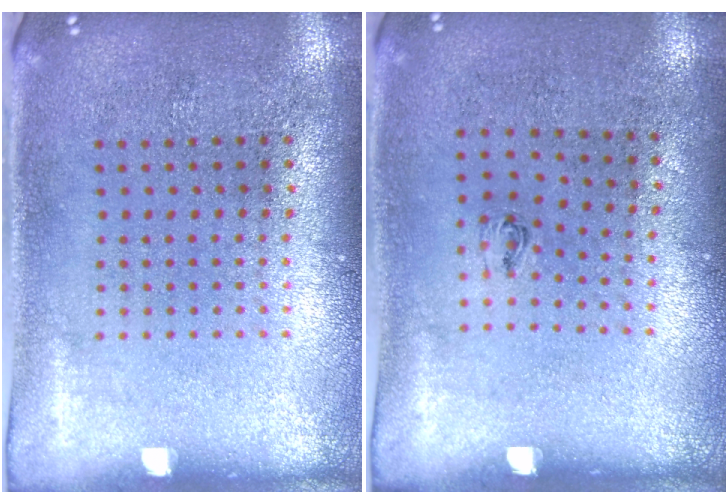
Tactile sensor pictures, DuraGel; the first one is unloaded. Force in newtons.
{"total": 0.5, "press": 0.2, "slide": 0.5}